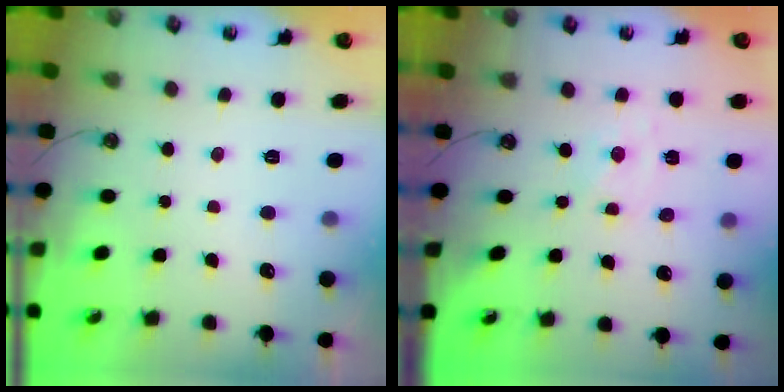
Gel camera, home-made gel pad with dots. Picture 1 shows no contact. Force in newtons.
{"total": 0.0}